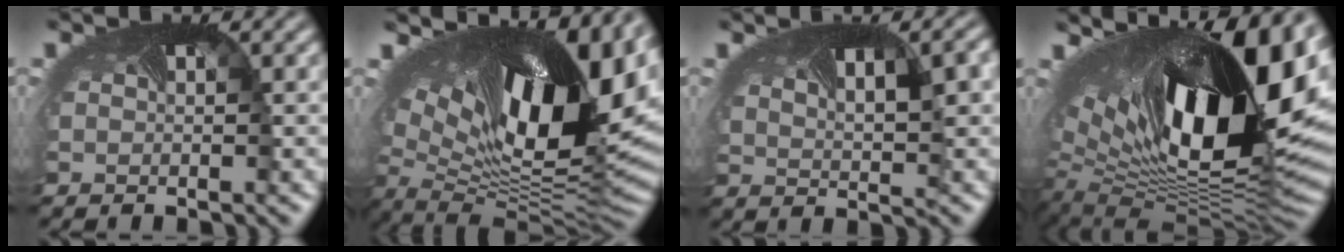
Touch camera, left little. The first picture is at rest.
{"total": 18.4, "force": [5.2, 8.8, 15.3], "torque": [-0.241, 0.001, 0.094]}
{"total": 5.0, "force": [1.5, 1.9, 4.3], "torque": [-0.055, 0.003, 0.028]}
{"total": 19.8, "force": [5.2, 8.5, 17.1], "torque": [-0.302, 0.007, 0.081]}